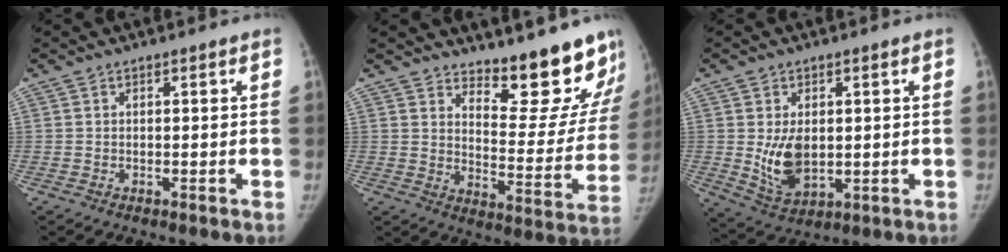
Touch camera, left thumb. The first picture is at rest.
{"total": 17.0, "force": [14.3, 4.9, 7.6], "torque": [-0.049, -0.137, 0.187]}
{"total": 8.3, "force": [0.3, 5.3, 6.4], "torque": [-0.099, -0.016, 0.022]}